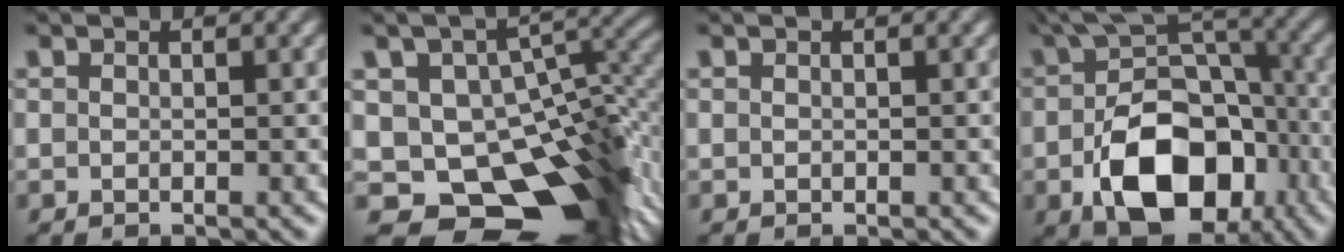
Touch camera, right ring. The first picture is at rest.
{"total": 23.0, "force": [-8.7, 16.6, 13.3], "torque": [-0.226, -0.095, -0.104]}
{"total": 0.0}
{"total": 13.6, "force": [-3.3, 8.3, 10.2], "torque": [-0.163, -0.029, -0.038]}